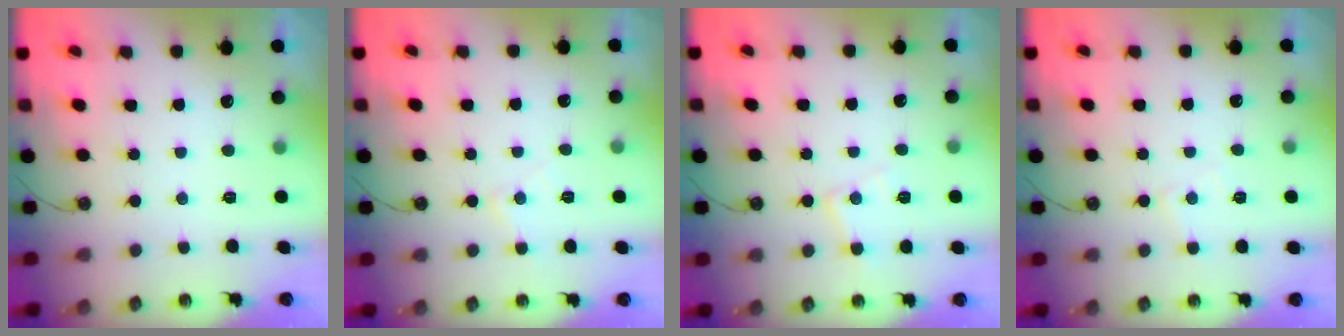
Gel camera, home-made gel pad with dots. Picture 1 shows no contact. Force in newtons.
{"total": 5.3, "press": 5.3, "slide": 0.3}
{"total": 7.7, "press": 7.7, "slide": 0.6}
{"total": 4.7, "press": 4.6, "slide": 0.6}